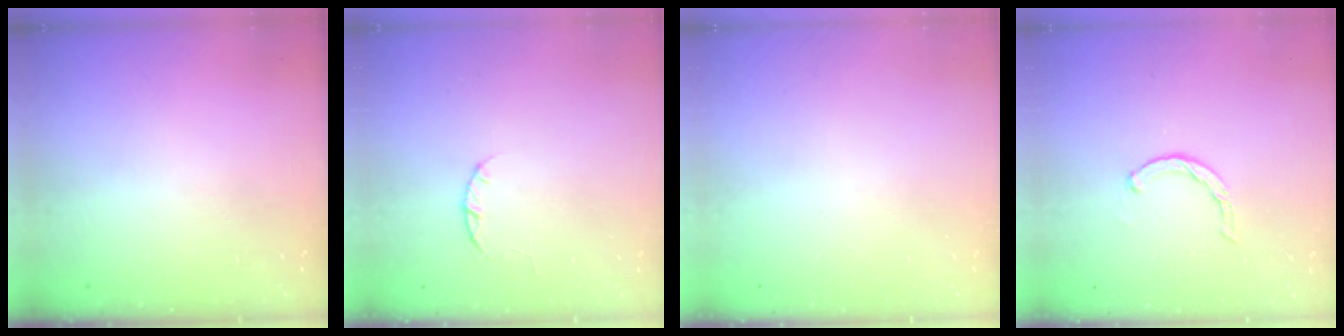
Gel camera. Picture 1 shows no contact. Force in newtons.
{"total": 2.5, "press": 2.4, "slide": 0.4}
{"total": 0.0}
{"total": 1.1, "press": 1.1, "slide": 0.2}